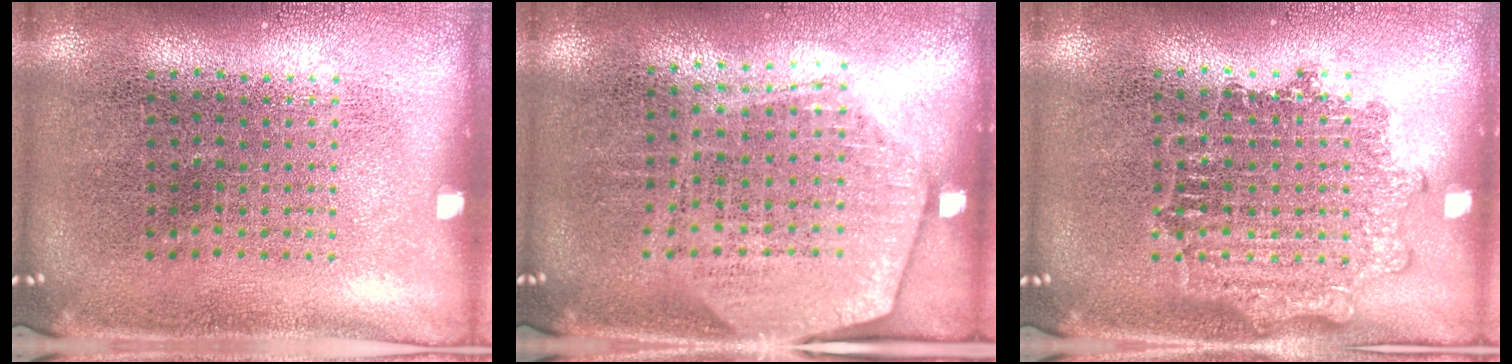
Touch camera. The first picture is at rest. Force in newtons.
{"total": 1.9, "press": 1.7, "slide": 0.9}
{"total": 1.2, "press": 1.2, "slide": 0.2}